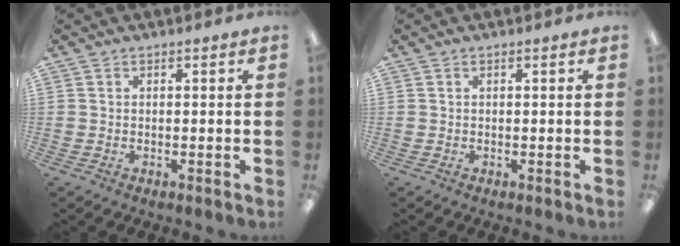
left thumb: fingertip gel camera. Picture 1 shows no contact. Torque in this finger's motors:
{"motor_torque": [0.00, 0.00, -0.01, 0.00, 0.02]}